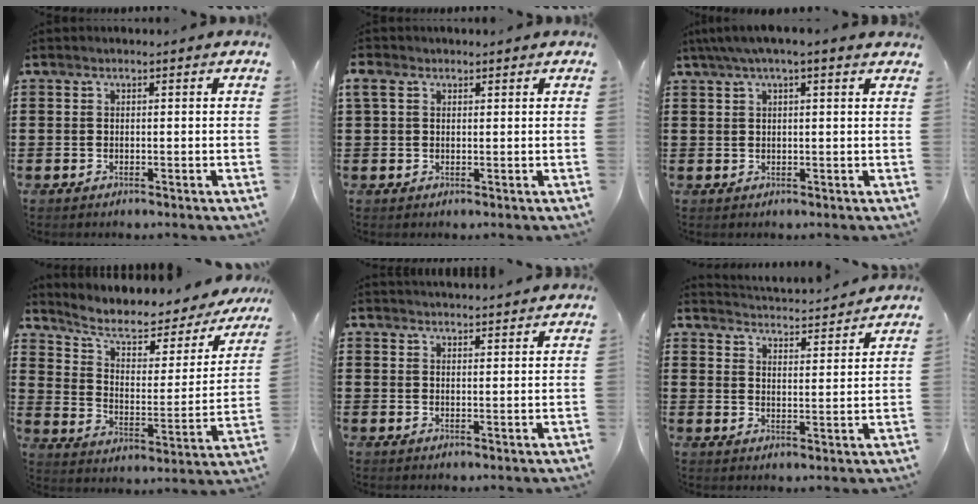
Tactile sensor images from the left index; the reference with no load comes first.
{"total": 2.3, "force": [1.0, 1.4, 1.5], "torque": [-0.035, 0.005, 0.018]}
{"total": 2.7, "force": [1.6, 0.3, 2.2], "torque": [-0.045, 0.004, 0.029]}
{"total": 6.6, "force": [4.4, 2.8, 4.0], "torque": [-0.093, -0.028, 0.071]}
{"total": 2.3, "force": [2.3, -0.4, -0.1], "torque": [-0.005, -0.009, 0.046]}
{"total": 3.6, "force": [3.5, -0.7, 0.1], "torque": [-0.019, -0.032, 0.058]}